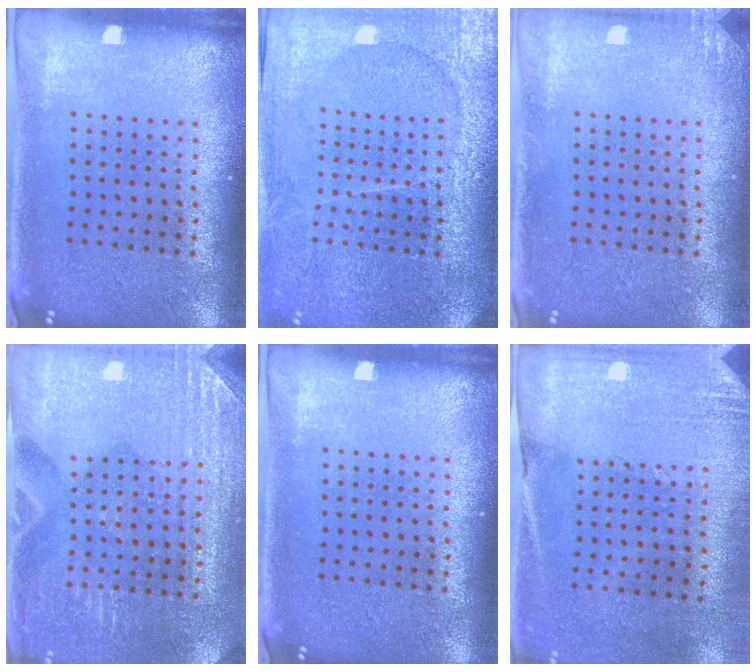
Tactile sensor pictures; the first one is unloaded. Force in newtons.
{"total": 3.8, "press": 3.4, "slide": 1.7}
{"total": 1.1, "press": 1.1, "slide": 0.1}
{"total": 3.0, "press": 2.9, "slide": 0.3}
{"total": 0.0}
{"total": 2.7, "press": 2.4, "slide": 1.2}